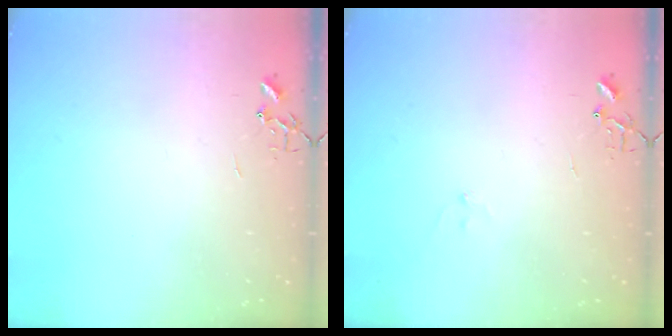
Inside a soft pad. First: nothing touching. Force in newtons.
{"total": 7.0, "press": 7.0, "slide": 0.7}